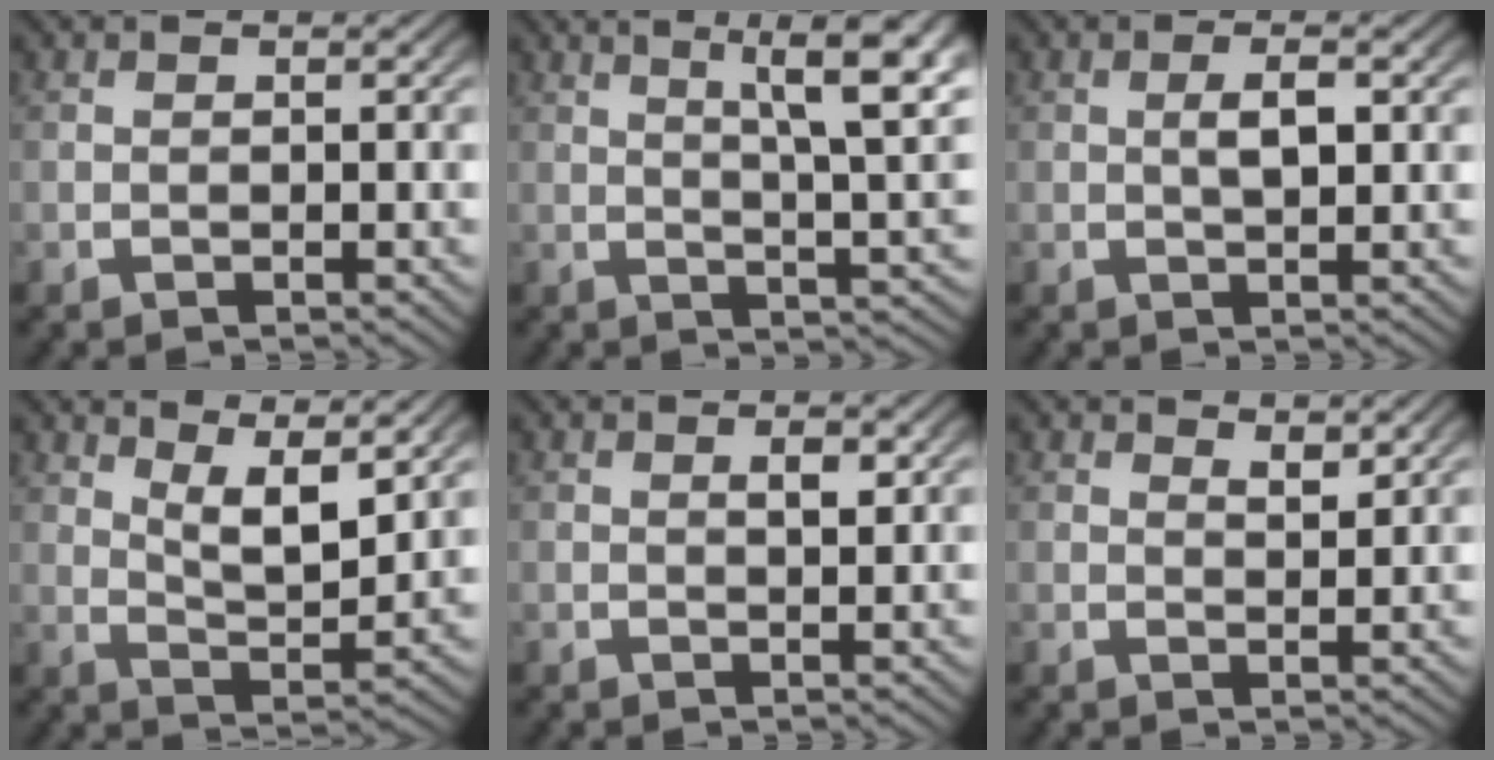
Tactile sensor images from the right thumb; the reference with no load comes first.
{"total": 9.6, "force": [3.9, 4.2, 7.7], "torque": [-0.086, 0.010, 0.052]}
{"total": 2.0, "force": [0.4, 0.8, 1.8], "torque": [-0.032, 0.004, 0.009]}
{"total": 5.4, "force": [3.1, 1.8, 4.0], "torque": [-0.071, -0.013, 0.060]}
{"total": 1.2, "force": [0.5, 0.4, 1.0], "torque": [-0.011, 0.000, 0.009]}
{"total": 2.0, "force": [1.8, 0.3, 0.7], "torque": [-0.007, -0.008, 0.036]}